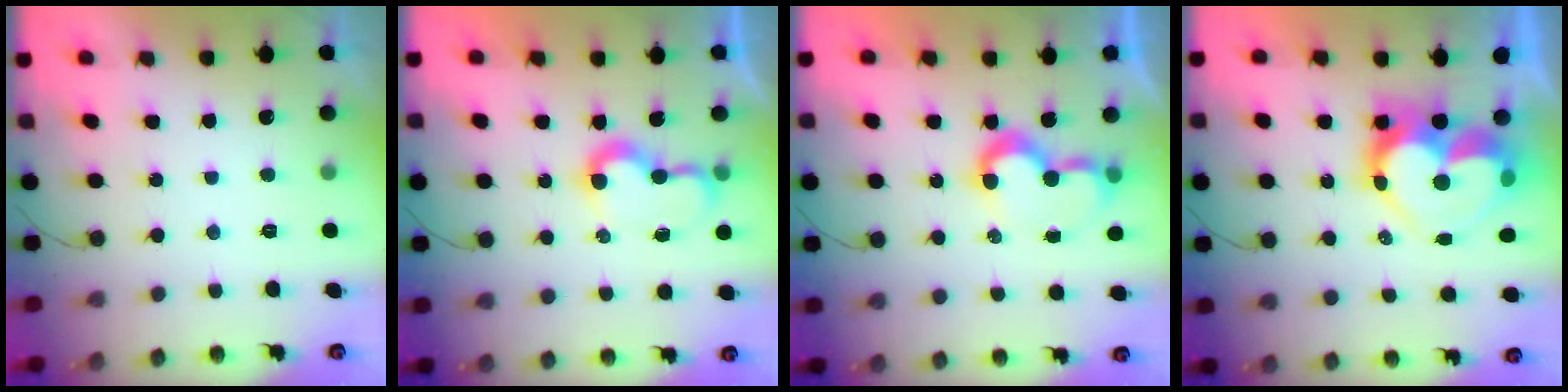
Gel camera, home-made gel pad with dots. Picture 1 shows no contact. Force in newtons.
{"total": 7.6, "press": 7.6, "slide": 0.6}
{"total": 7.7, "press": 7.7, "slide": 0.7}
{"total": 16.2, "press": 16.2, "slide": 1.3}